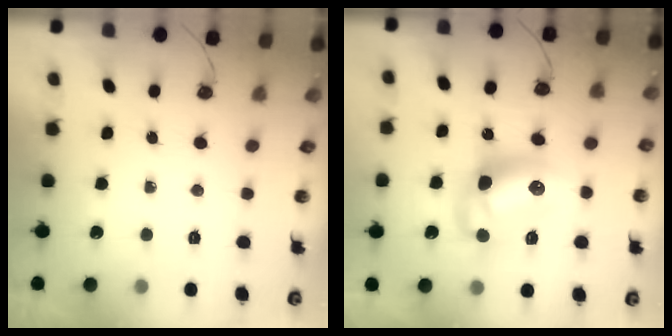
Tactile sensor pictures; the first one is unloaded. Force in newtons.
{"total": 12.9, "press": 12.9, "slide": 1.0}